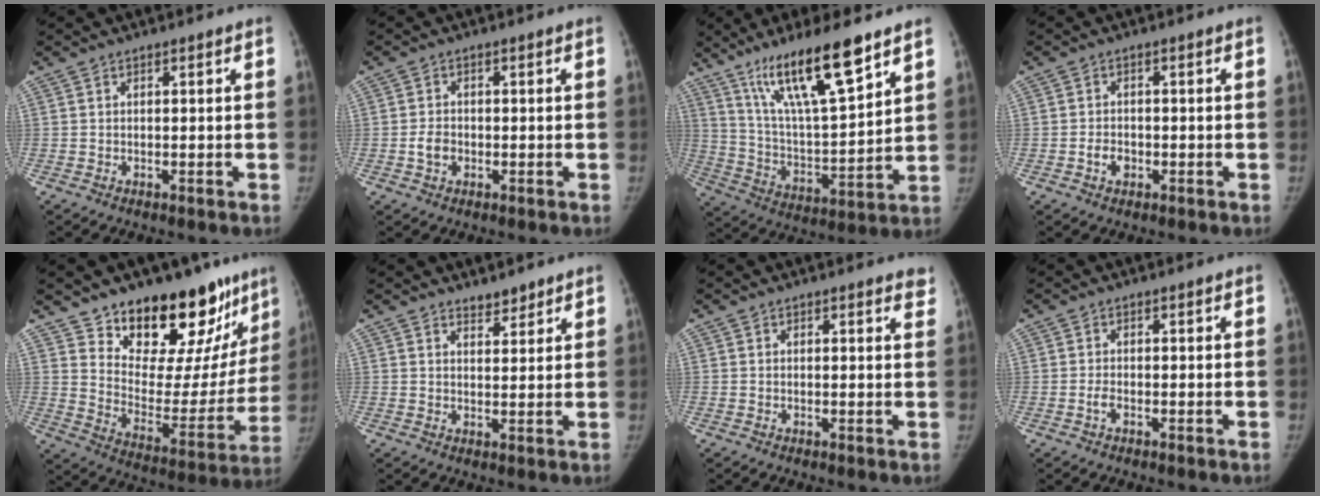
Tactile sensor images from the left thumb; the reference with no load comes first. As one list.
[{"total": 2.7, "force": [-0.6, 2.1, 1.6], "torque": [-0.025, 0.005, -0.011]}, {"total": 18.6, "force": [12.3, 3.3, 13.5], "torque": [-0.222, -0.061, 0.229]}, {"total": 2.5, "force": [-0.9, 1.9, 1.4], "torque": [-0.020, 0.007, -0.014]}, {"total": 24.8, "force": [18.2, 11.4, 12.4], "torque": [-0.131, -0.113, 0.268]}, {"total": 3.0, "force": [2.7, 1.0, 0.9], "torque": [-0.001, -0.022, 0.042]}, {"total": 2.6, "force": [2.3, 0.8, 1.1], "torque": [0.003, -0.007, 0.013]}, {"total": 1.1, "force": [-0.4, 0.5, 0.9], "torque": [-0.020, 0.003, -0.007]}]